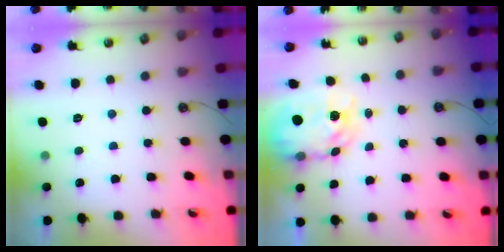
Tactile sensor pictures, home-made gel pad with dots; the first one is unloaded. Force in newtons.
{"total": 7.7, "press": 7.6, "slide": 0.7}